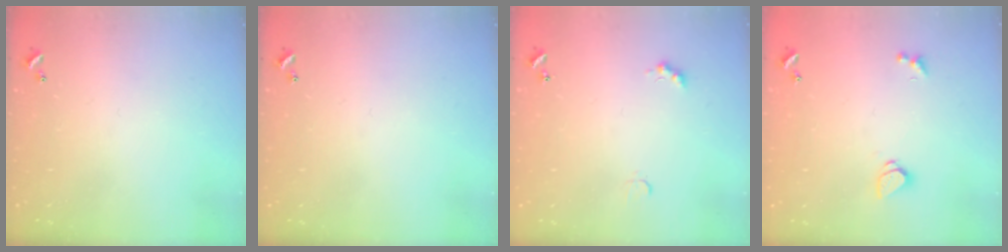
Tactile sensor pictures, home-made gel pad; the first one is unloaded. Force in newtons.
{"total": 0.0}
{"total": 2.4, "press": 2.3, "slide": 0.5}
{"total": 1.3, "press": 1.2, "slide": 0.4}